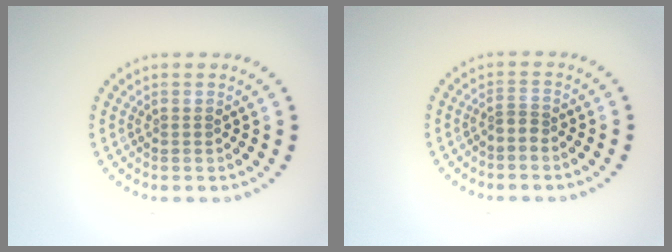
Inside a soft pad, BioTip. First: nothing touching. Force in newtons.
{"total": 1.0, "press": 0.7, "slide": 0.7}